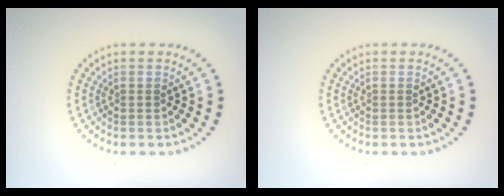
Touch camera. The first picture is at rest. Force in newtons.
{"total": 0.0}